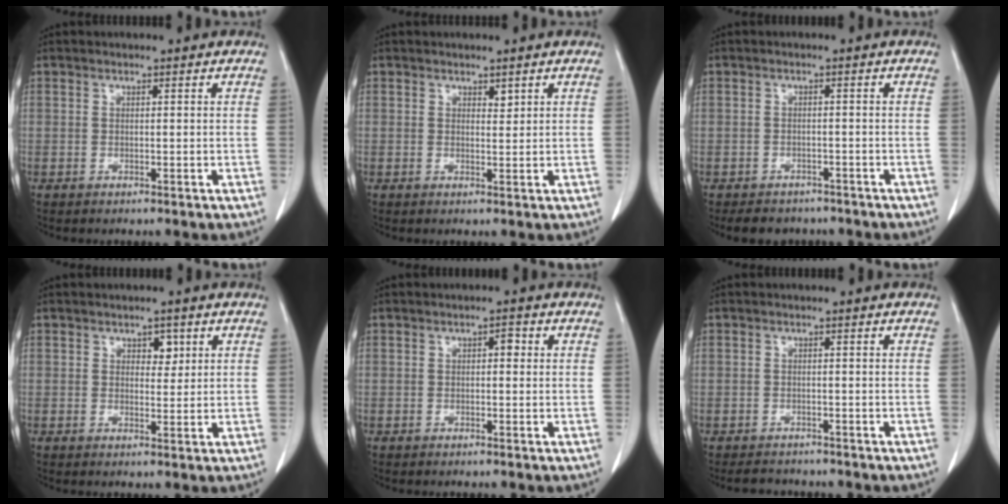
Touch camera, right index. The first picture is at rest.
{"total": 1.0, "force": [0.7, 0.4, 0.5], "torque": [-0.005, -0.005, 0.011]}
{"total": 5.5, "force": [-4.7, 2.8, 1.0], "torque": [-0.010, 0.005, -0.060]}
{"total": 2.4, "force": [1.1, 1.5, 1.5], "torque": [-0.015, 0.001, 0.016]}
{"total": 1.4, "force": [0.2, 0.7, 1.2], "torque": [-0.013, 0.006, 0.001]}
{"total": 3.2, "force": [-2.9, 1.4, 0.4], "torque": [-0.009, -0.002, -0.042]}